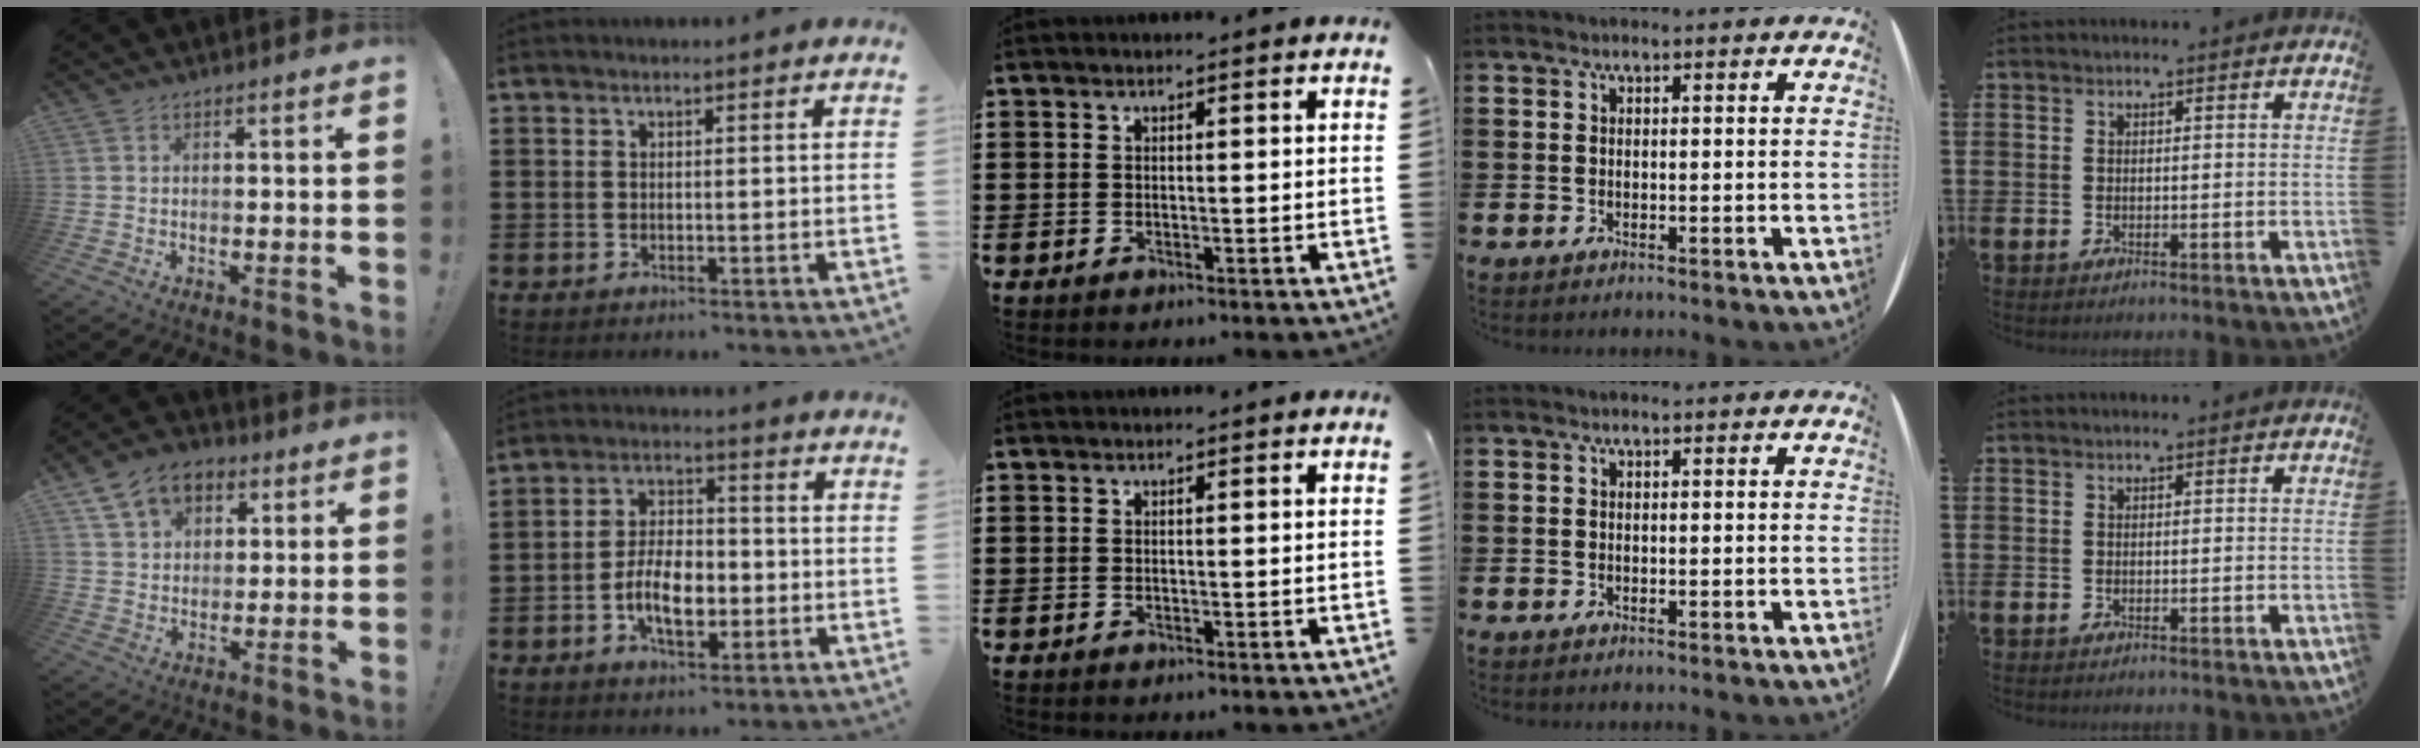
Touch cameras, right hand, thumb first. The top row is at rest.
{"thumb": {"total": 12.0, "force": [5.9, 8.7, 5.8], "torque": [-0.086, -0.020, 0.115]}, "index": {"total": 7.6, "force": [-2.3, 4.1, 5.9], "torque": [-0.122, 0.001, -0.050]}}